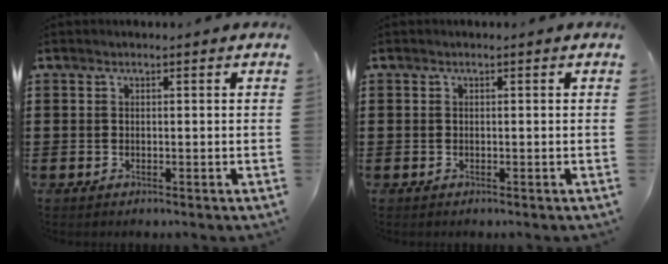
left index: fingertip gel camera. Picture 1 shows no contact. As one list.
[{"total": 0.0}]